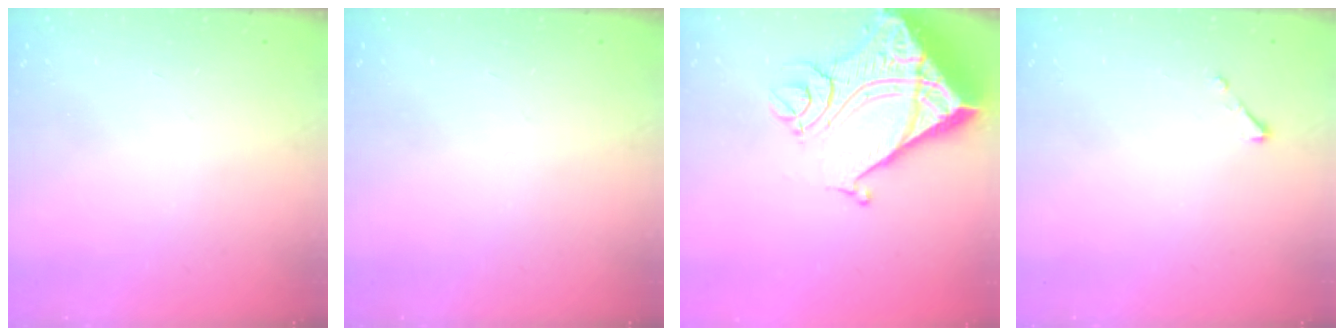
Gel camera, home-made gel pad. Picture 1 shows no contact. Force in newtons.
{"total": 0.0}
{"total": 20.9, "press": 20.7, "slide": 2.6}
{"total": 2.5, "press": 2.5, "slide": 0.3}